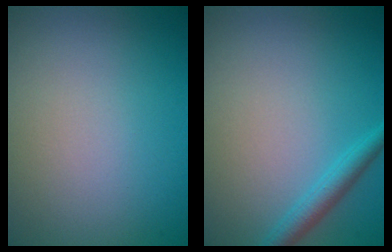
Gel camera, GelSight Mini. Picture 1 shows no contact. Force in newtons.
{"total": 2.0, "press": 2.0, "slide": 0.1}